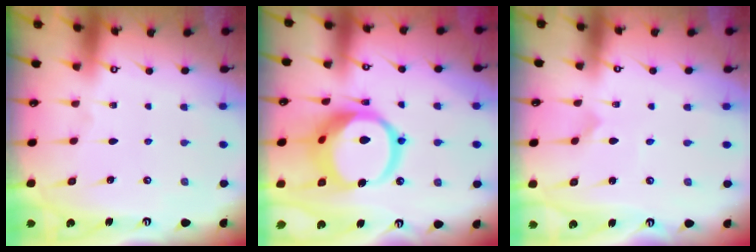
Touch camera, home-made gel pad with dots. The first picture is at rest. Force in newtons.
{"total": 17.3, "press": 17.1, "slide": 2.3}
{"total": 0.0}